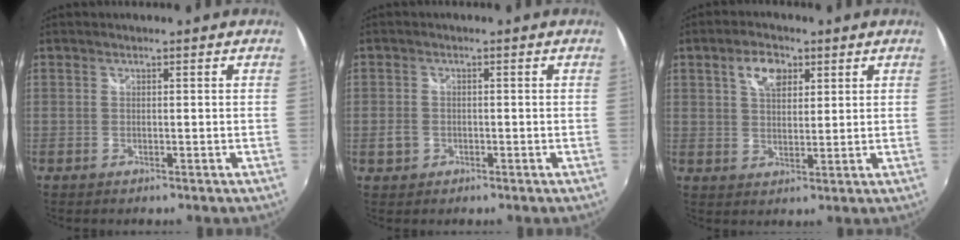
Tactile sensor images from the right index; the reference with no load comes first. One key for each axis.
{"total": 2.4, "fx": -0.7, "fy": 2.2, "fz": 0.7, "tx": -0.017, "ty": 0.005, "tz": -0.010}
{"total": 6.0, "fx": 2.9, "fy": 3.5, "fz": 4.0, "tx": -0.065, "ty": 0.015, "tz": 0.052}